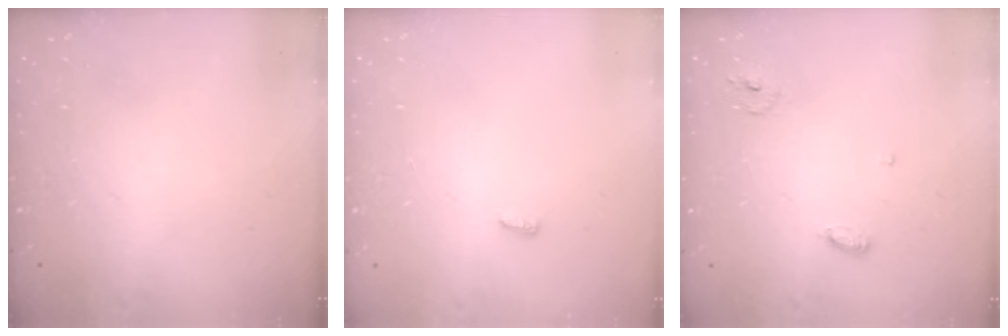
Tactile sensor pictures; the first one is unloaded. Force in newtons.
{"total": 2.8, "press": 2.8, "slide": 0.5}
{"total": 4.7, "press": 4.7, "slide": 0.5}